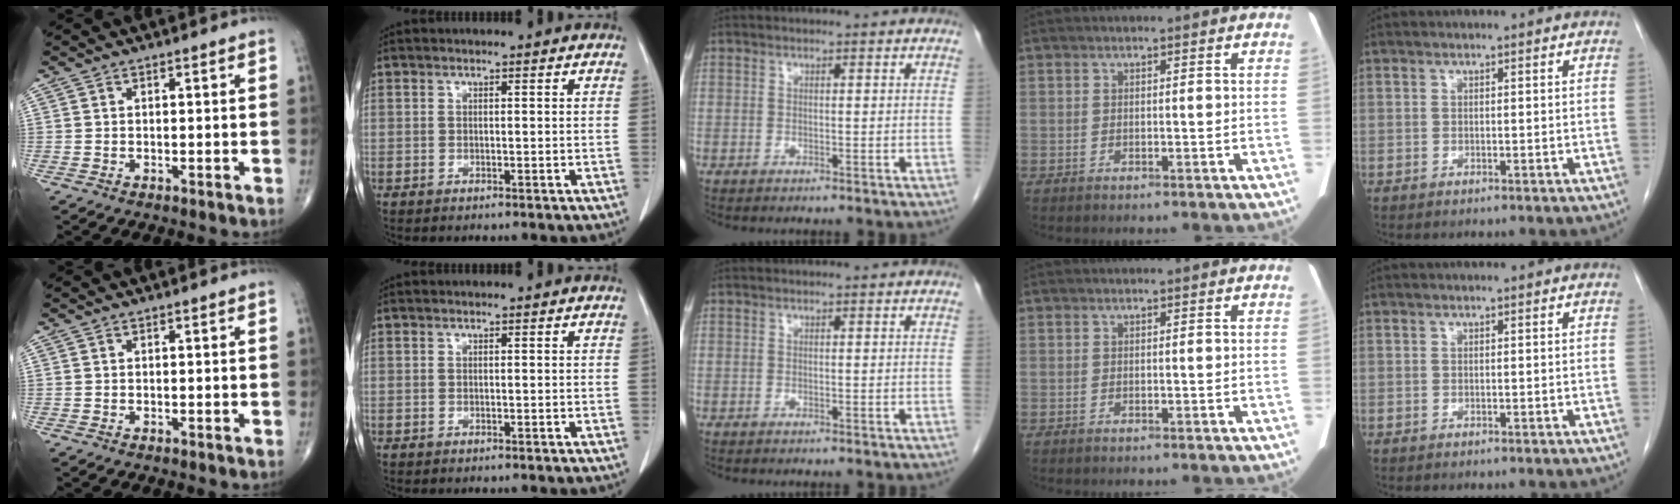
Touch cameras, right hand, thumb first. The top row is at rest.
{}